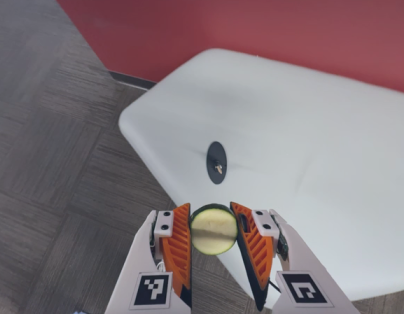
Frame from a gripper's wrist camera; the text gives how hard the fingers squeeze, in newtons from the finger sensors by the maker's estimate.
{"total": 13.4, "left": 13.9, "right": 12.9}